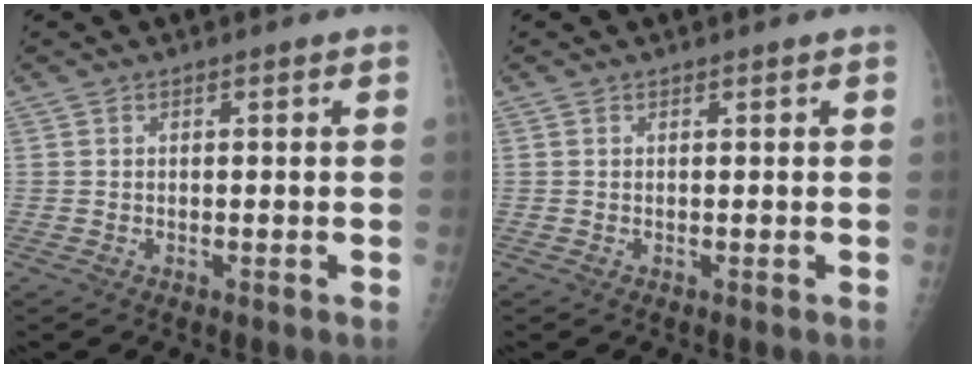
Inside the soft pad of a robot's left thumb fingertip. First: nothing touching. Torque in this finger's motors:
{"motor_torque": [-0.02, 0.02, -0.02, 0.00, 0.00]}